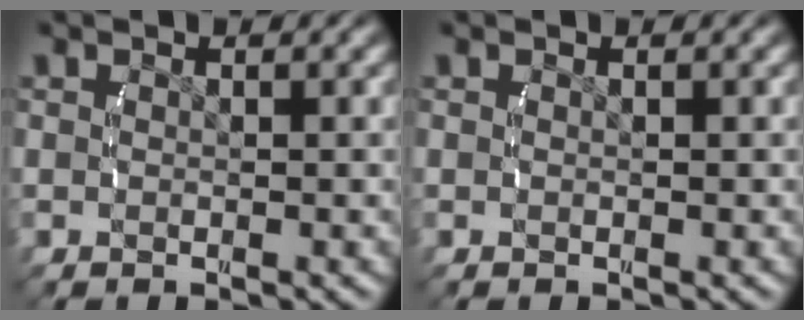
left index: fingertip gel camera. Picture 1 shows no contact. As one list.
[{"total": 0.0}]